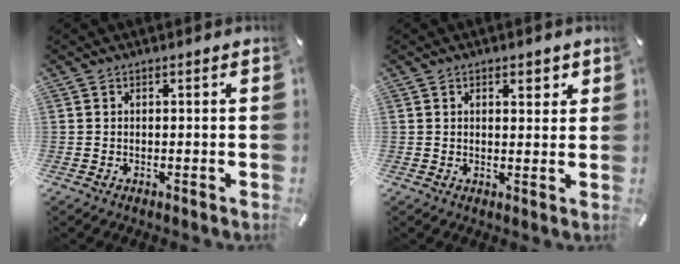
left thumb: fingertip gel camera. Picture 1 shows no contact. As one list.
[{"total": 2.6, "force": [1.4, 1.6, 1.4], "torque": [-0.016, -0.002, 0.020]}]